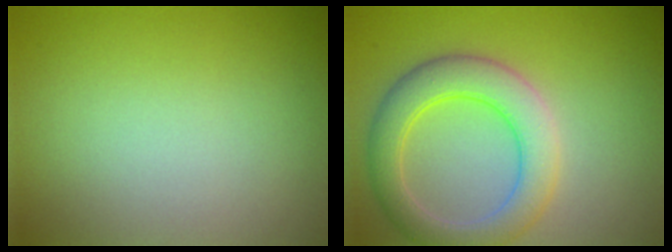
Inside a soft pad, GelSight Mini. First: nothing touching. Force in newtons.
{"total": 5.3, "press": 5.3, "slide": 0.3}